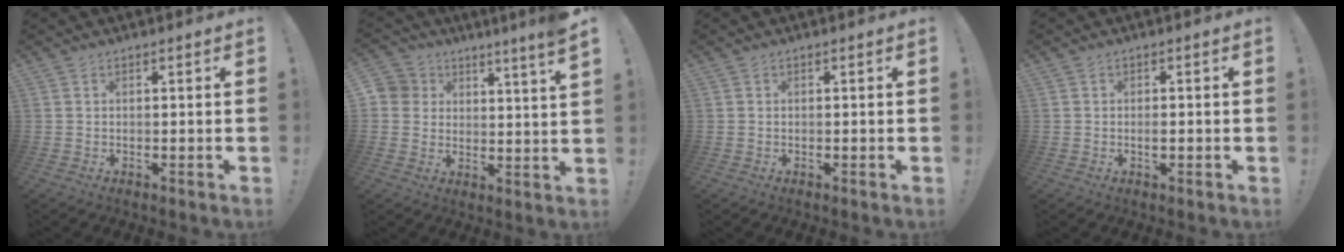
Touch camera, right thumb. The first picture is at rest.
{"total": 6.1, "force": [4.7, 2.7, 2.8], "torque": [-0.057, -0.032, 0.089]}
{"total": 0.0}
{"total": 1.8, "force": [-0.7, 1.3, 1.0], "torque": [-0.011, 0.002, -0.014]}